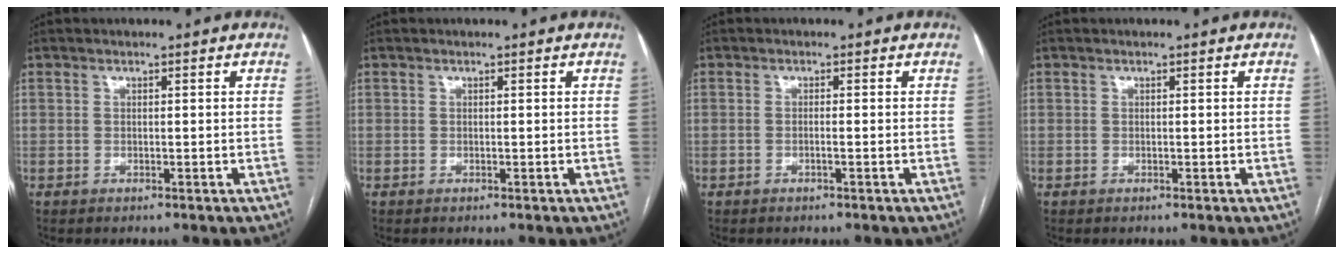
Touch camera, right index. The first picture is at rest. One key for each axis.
{"total": 0.0}
{"total": 0.7, "fx": -0.2, "fy": -0.2, "fz": 0.6, "tx": -0.012, "ty": 0.000, "tz": -0.004}
{"total": 0.0}